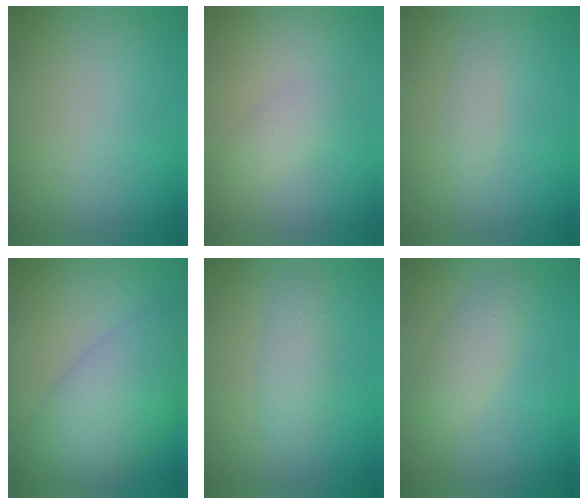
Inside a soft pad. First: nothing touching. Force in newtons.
{"total": 1.3, "press": 1.3, "slide": 0.1}
{"total": 0.9, "press": 0.9, "slide": 0.0}
{"total": 7.5, "press": 7.5, "slide": 0.3}
{"total": 2.0, "press": 2.0, "slide": 0.0}
{"total": 2.3, "press": 2.3, "slide": 0.1}